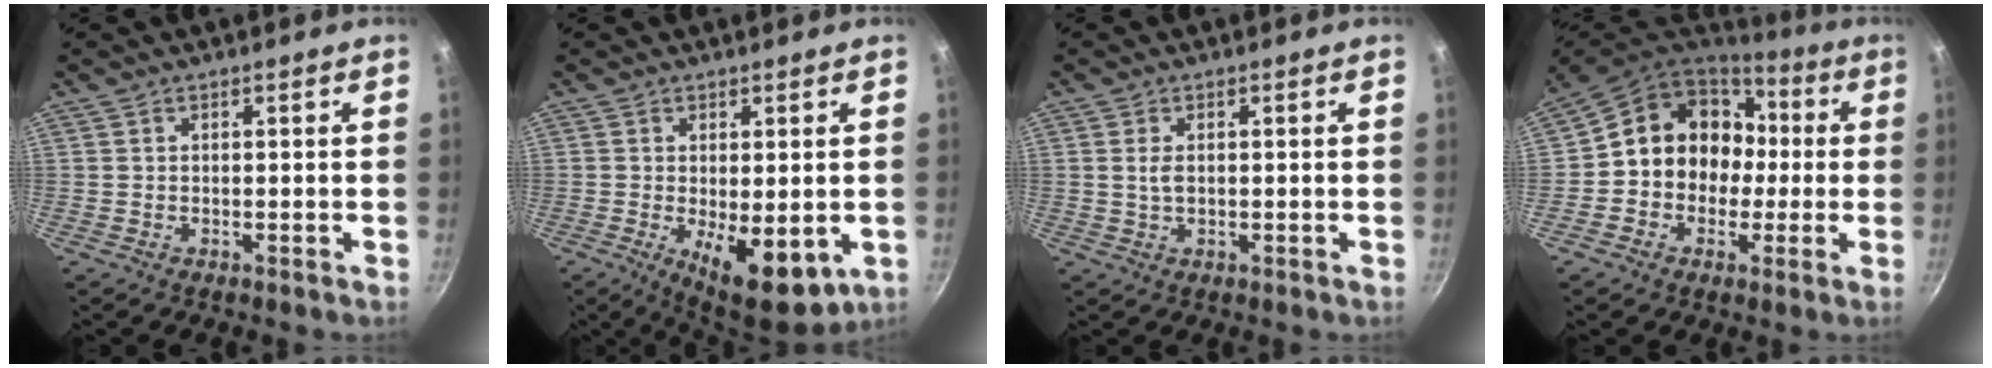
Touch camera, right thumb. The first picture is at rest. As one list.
[{"total": 10.7, "force": [-2.2, 4.5, 9.4], "torque": [-0.118, -0.010, -0.015]}, {"total": 1.4, "force": [0.2, 0.9, 1.2], "torque": [-0.022, 0.001, 0.003]}, {"total": 15.4, "force": [0.4, 13.5, 7.5], "torque": [-0.078, 0.045, -0.005]}]